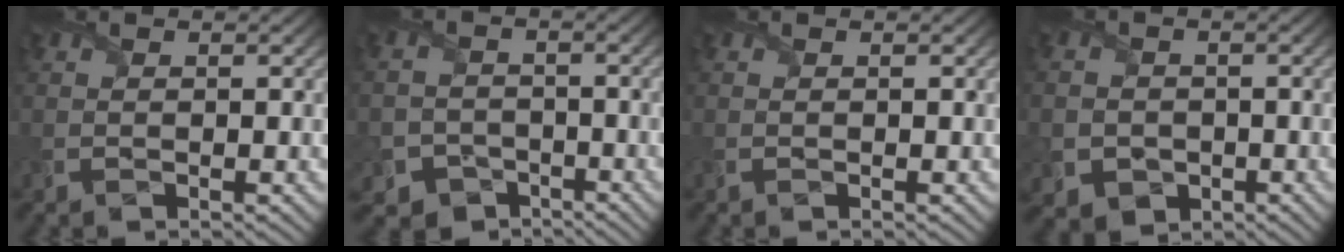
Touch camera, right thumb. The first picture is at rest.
{"total": 9.0, "force": [-5.6, 6.8, 1.7], "torque": [-0.054, -0.030, -0.113]}
{"total": 0.0}
{"total": 5.1, "force": [-1.7, 4.5, 1.5], "torque": [-0.053, -0.016, -0.047]}